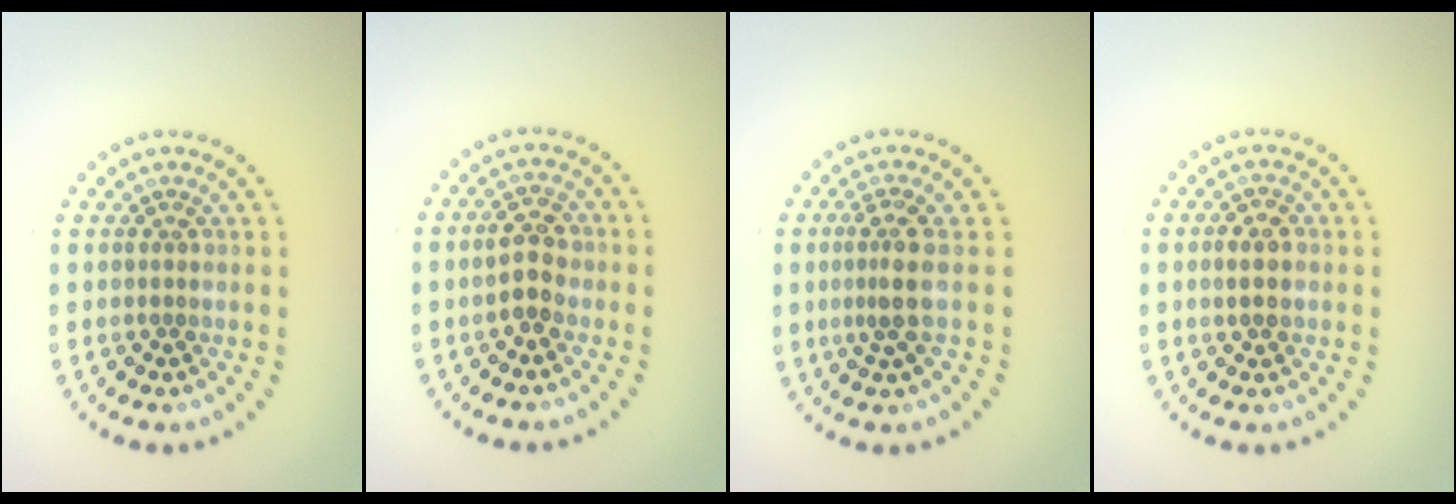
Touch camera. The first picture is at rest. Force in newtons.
{"total": 2.6, "press": 2.6, "slide": 0.3}
{"total": 2.6, "press": 2.0, "slide": 1.7}
{"total": 1.6, "press": 1.6, "slide": 0.2}